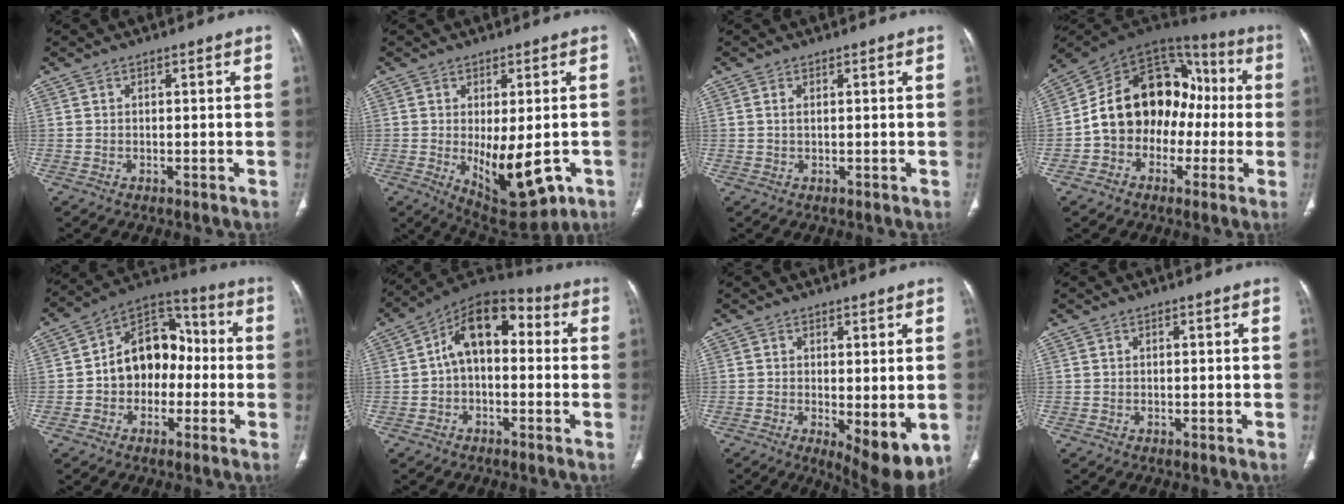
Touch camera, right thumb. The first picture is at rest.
{"total": 12.3, "force": [-3.0, 5.5, 10.6], "torque": [-0.141, -0.014, -0.023]}
{"total": 0.9, "force": [0.3, 0.4, 0.8], "torque": [-0.022, 0.005, 0.008]}
{"total": 18.9, "force": [-2.0, 14.5, 12.0], "torque": [-0.143, 0.062, -0.037]}
{"total": 14.0, "force": [-1.3, 10.4, 9.2], "torque": [-0.104, 0.047, -0.034]}
{"total": 12.2, "force": [0.8, 7.6, 9.6], "torque": [-0.125, 0.039, -0.005]}
{"total": 8.4, "force": [-1.4, 3.2, 7.7], "torque": [-0.107, -0.026, -0.013]}
{"total": 0.0}